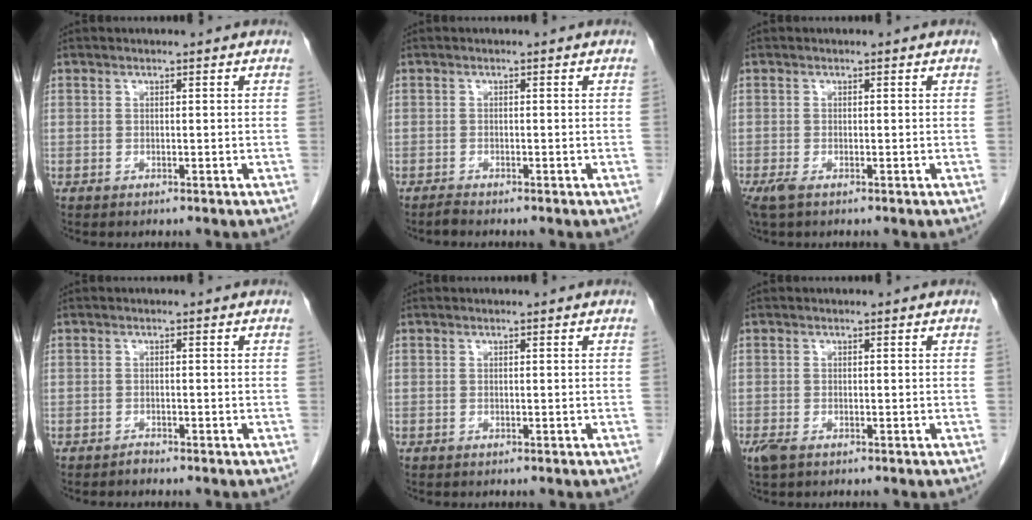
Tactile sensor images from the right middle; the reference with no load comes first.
{"total": 0.8, "force": [-0.7, -0.1, 0.2], "torque": [-0.012, -0.004, -0.017]}
{"total": 1.9, "force": [-1.1, 0.6, 1.4], "torque": [-0.036, -0.007, -0.020]}
{"total": 0.7, "force": [-0.6, 0.1, 0.1], "torque": [-0.003, -0.002, -0.014]}
{"total": 0.0}
{"total": 2.3, "force": [-1.4, 1.0, 1.5], "torque": [-0.040, -0.007, -0.021]}